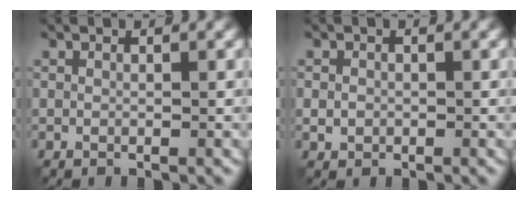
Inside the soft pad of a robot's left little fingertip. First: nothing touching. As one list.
[{"total": 1.1, "force": [-0.2, 1.0, 0.4], "torque": [-0.006, -0.003, -0.006]}]